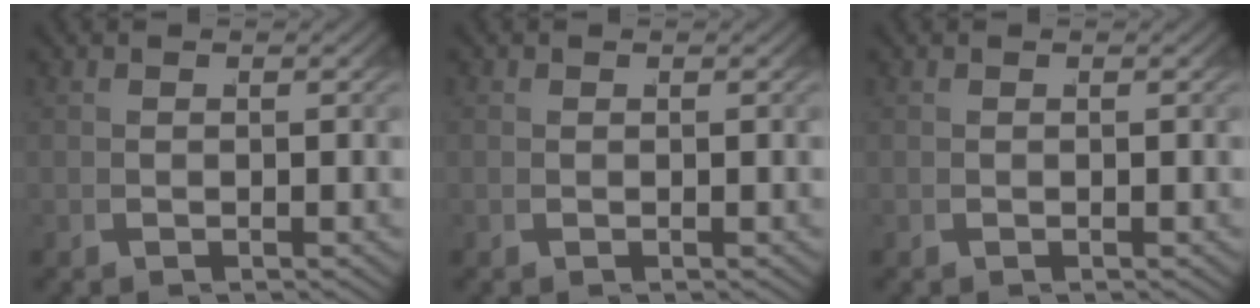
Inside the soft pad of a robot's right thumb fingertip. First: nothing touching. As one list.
[{"total": 0.0}, {"total": 0.0}]